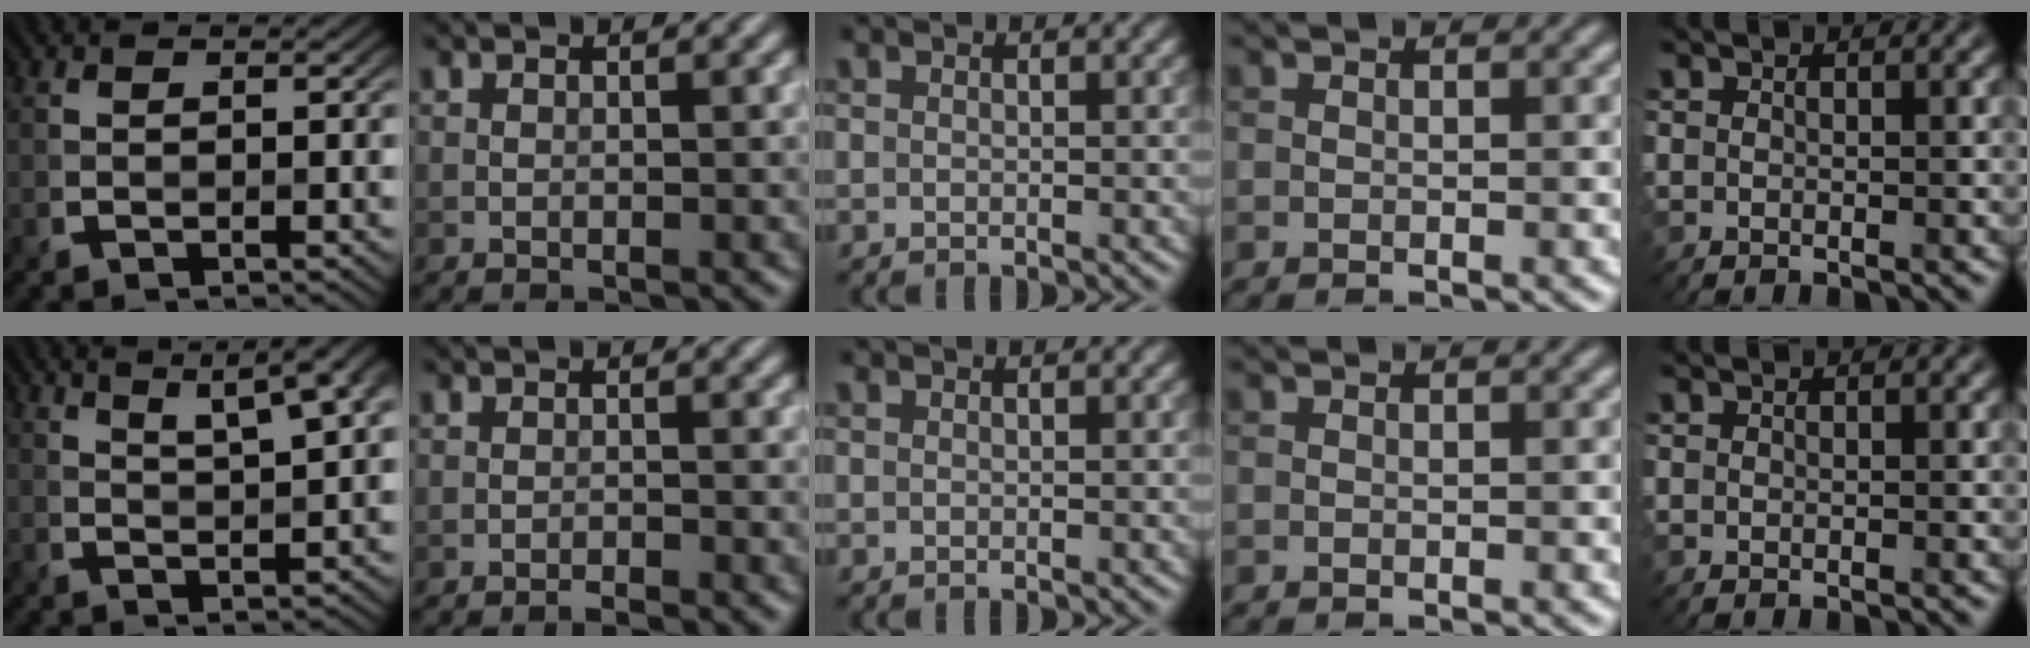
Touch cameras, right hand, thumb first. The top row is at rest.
{"thumb": {"total": 8.9, "force": [5.3, 2.4, 6.7], "torque": [-0.093, 0.022, 0.066]}, "index": {"total": 1.0, "force": [-0.9, 0.0, 0.5], "torque": [-0.008, 0.003, -0.019]}}